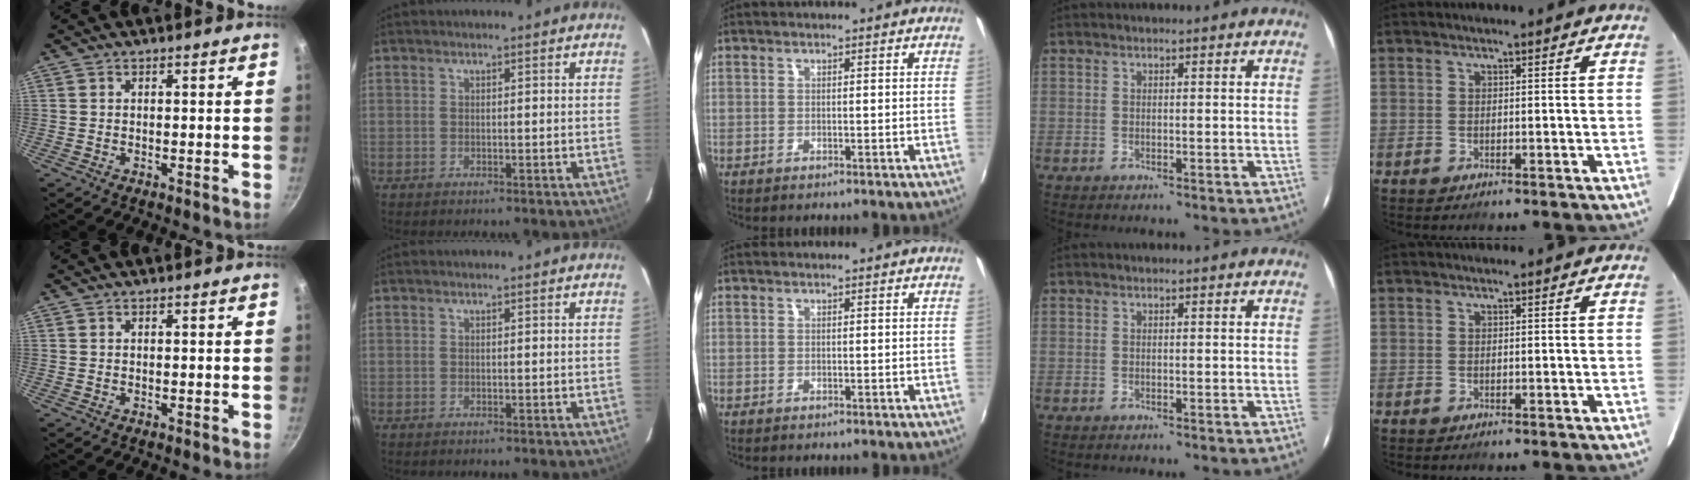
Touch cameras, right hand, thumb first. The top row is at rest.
{}